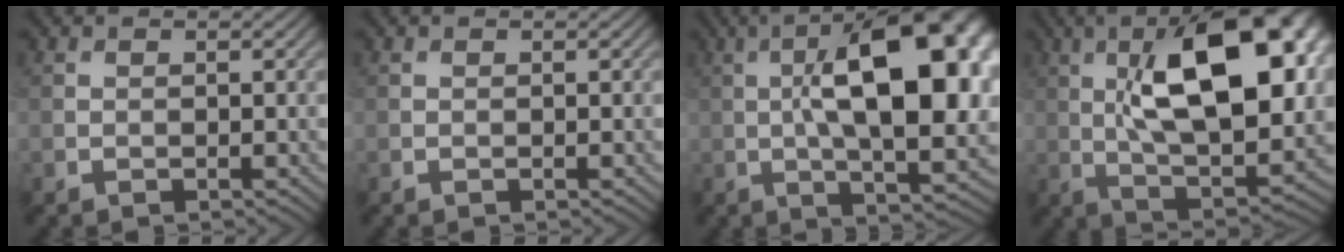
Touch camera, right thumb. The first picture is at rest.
{"total": 0.0}
{"total": 19.2, "force": [1.4, 8.0, 17.3], "torque": [-0.240, 0.026, 0.011]}
{"total": 18.8, "force": [3.8, 8.3, 16.4], "torque": [-0.249, 0.021, 0.048]}